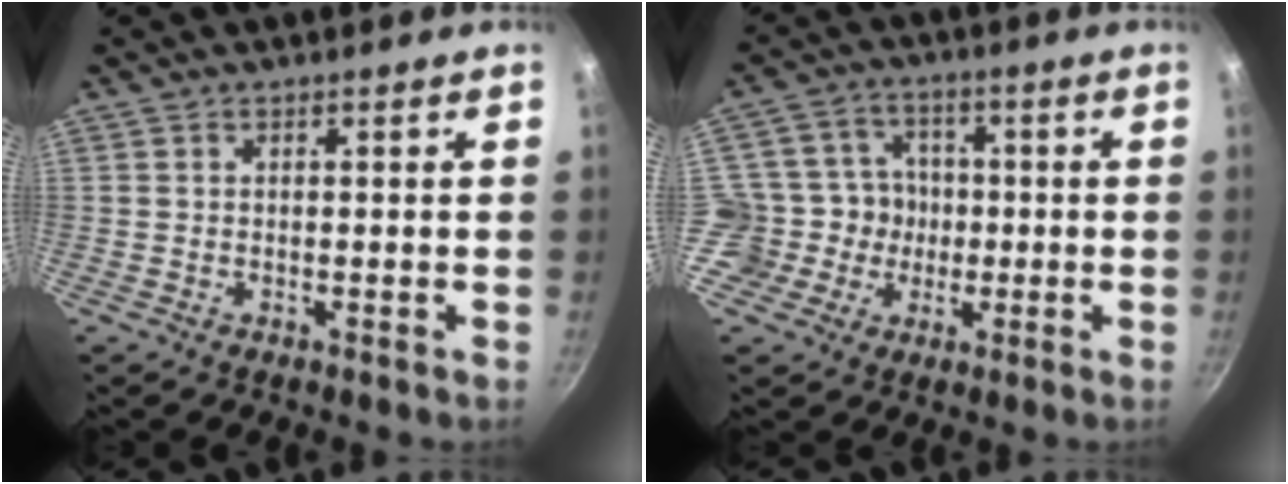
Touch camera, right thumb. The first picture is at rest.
{"total": 9.0, "force": [-1.5, 8.5, 2.8], "torque": [-0.012, 0.025, -0.042]}